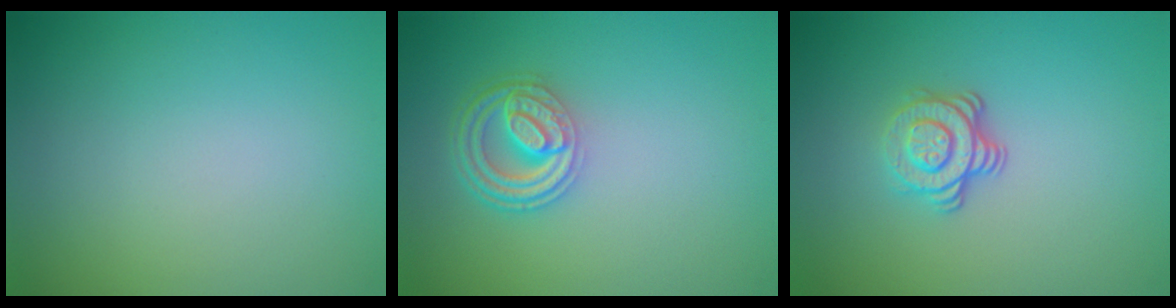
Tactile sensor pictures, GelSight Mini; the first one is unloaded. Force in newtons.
{"total": 4.7, "press": 3.5, "slide": 3.1}
{"total": 3.6, "press": 2.6, "slide": 2.5}